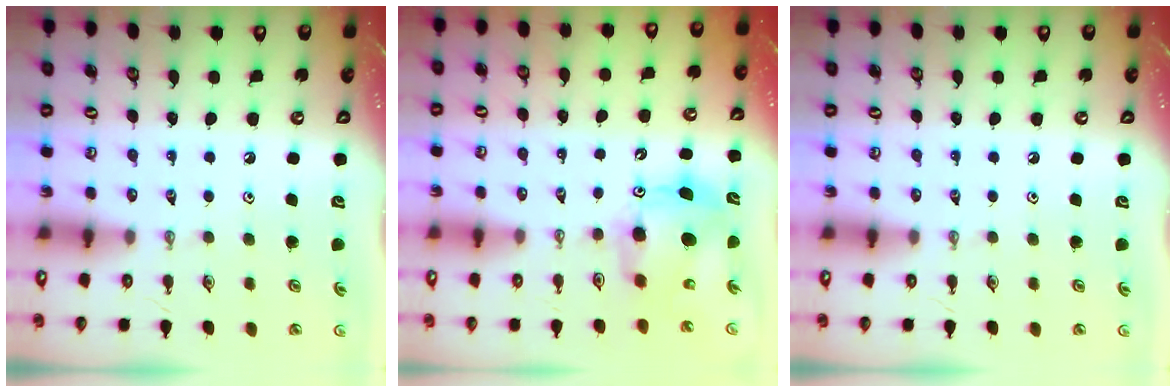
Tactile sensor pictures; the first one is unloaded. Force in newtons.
{"total": 8.9, "press": 8.9, "slide": 0.7}
{"total": 0.0}